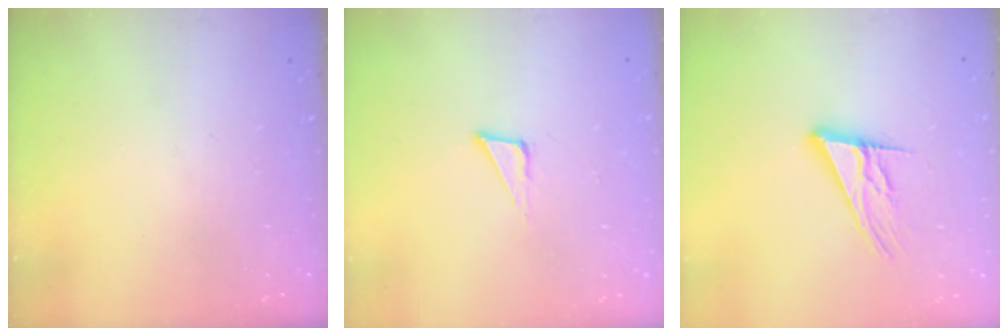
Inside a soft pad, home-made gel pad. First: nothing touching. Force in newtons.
{"total": 5.3, "press": 5.2, "slide": 0.3}
{"total": 13.1, "press": 12.9, "slide": 2.5}